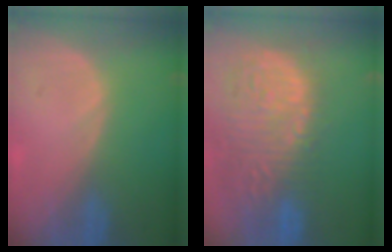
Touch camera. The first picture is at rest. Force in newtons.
{"total": 15.3, "press": 12.6, "slide": 8.6}